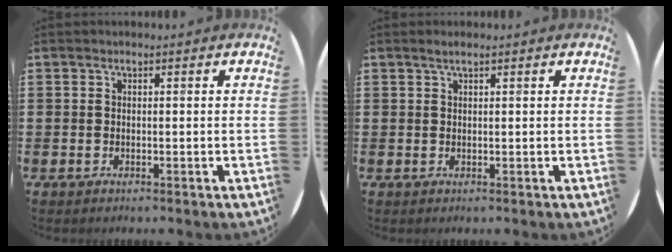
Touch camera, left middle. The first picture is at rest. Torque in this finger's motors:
{"motor_torque": [0.28, -0.20, 0.03, 0.01]}